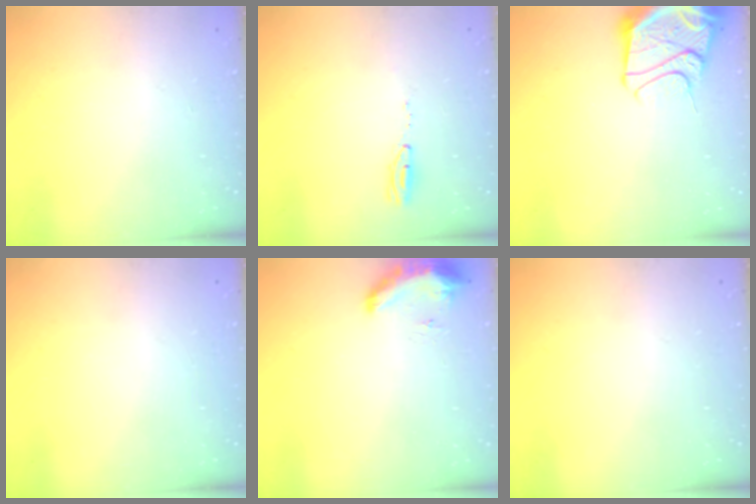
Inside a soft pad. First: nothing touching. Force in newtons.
{"total": 14.6, "press": 5.0, "slide": 13.7}
{"total": 14.8, "press": 14.7, "slide": 1.7}
{"total": 0.0}
{"total": 16.1, "press": 10.6, "slide": 12.1}
{"total": 0.0}